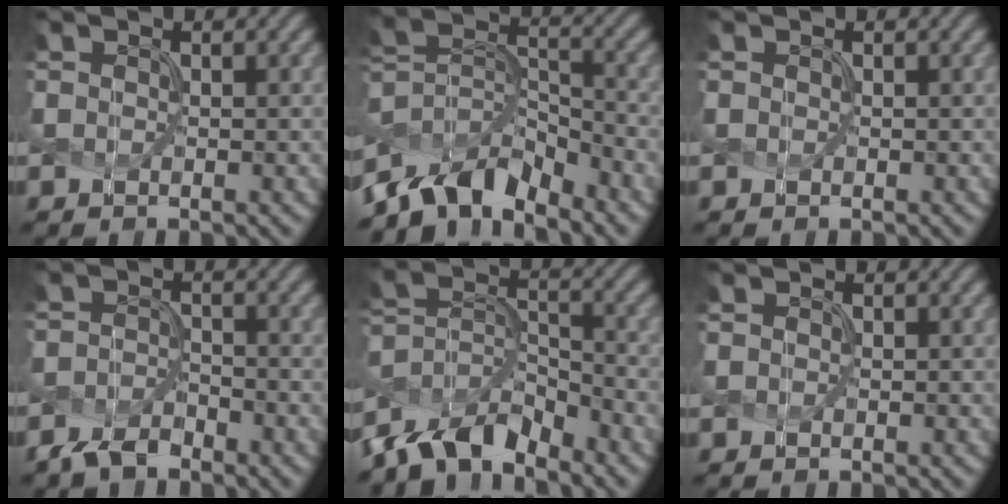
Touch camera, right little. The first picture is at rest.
{"total": 7.7, "force": [-6.5, 3.3, 2.6], "torque": [-0.046, -0.002, -0.126]}
{"total": 0.0}
{"total": 2.7, "force": [-2.3, 1.0, 0.9], "torque": [-0.022, 0.002, -0.044]}
{"total": 7.0, "force": [-6.0, 2.8, 2.3], "torque": [-0.042, -0.001, -0.118]}
{"total": 0.0}